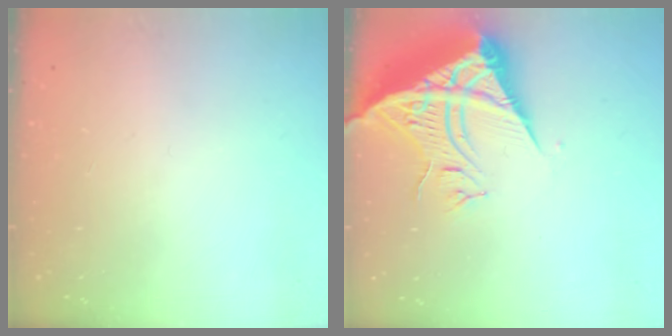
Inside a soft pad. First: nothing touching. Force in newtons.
{"total": 14.7, "press": 14.6, "slide": 1.5}